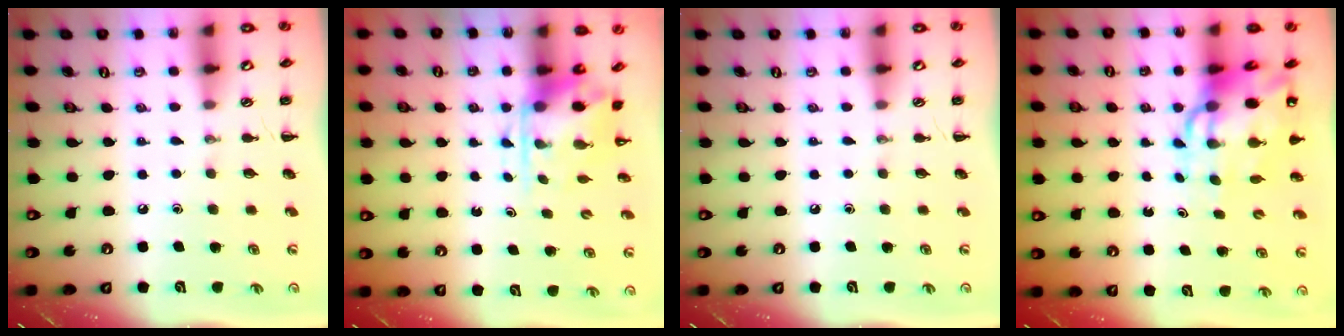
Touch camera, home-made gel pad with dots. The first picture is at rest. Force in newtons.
{"total": 3.8, "press": 3.7, "slide": 0.9}
{"total": 0.0}
{"total": 11.4, "press": 11.0, "slide": 3.0}